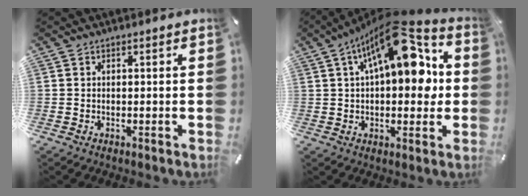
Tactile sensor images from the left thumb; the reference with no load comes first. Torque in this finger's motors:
{"motor_torque": [1.63, 3.38, 2.51, -0.26, 0.34]}